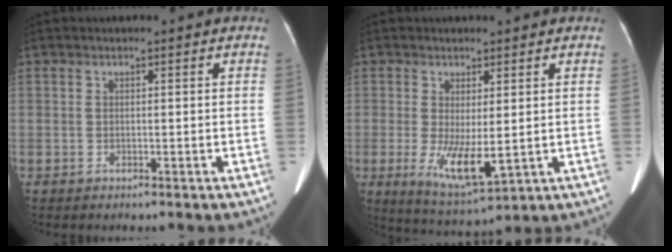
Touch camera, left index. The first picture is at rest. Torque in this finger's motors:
{"motor_torque": [1.04, 0.14, 0.46, 0.20]}